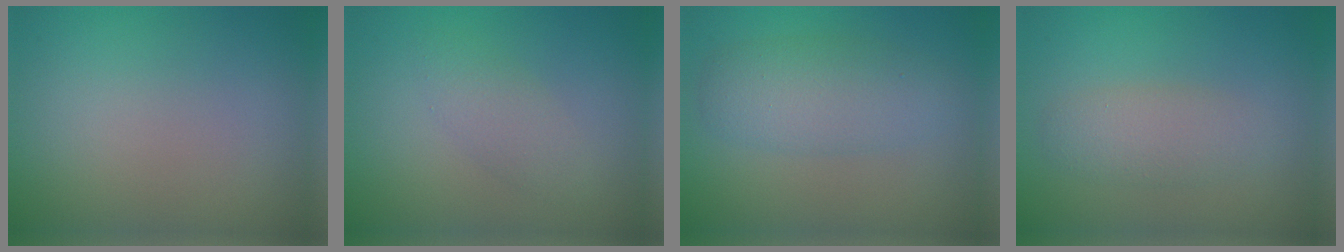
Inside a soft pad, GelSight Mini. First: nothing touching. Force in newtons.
{"total": 2.0, "press": 2.0, "slide": 0.1}
{"total": 4.1, "press": 4.1, "slide": 0.2}
{"total": 2.6, "press": 2.6, "slide": 0.2}